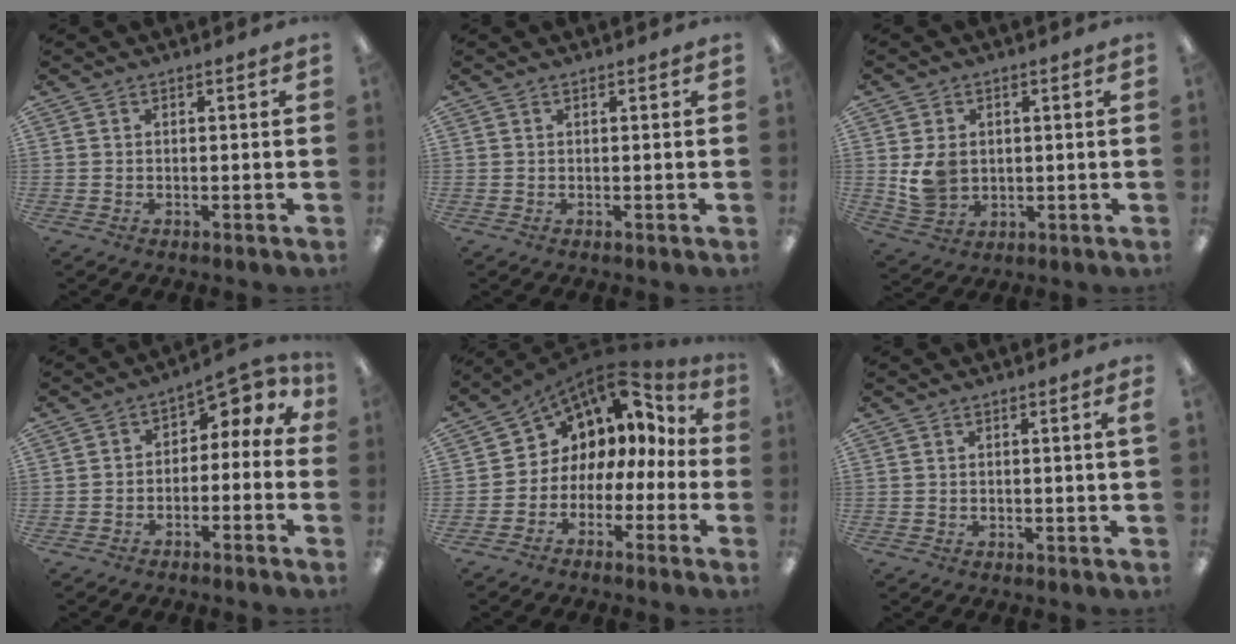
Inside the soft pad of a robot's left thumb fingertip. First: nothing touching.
{"total": 0.0}
{"total": 7.0, "force": [0.8, 5.8, 3.7], "torque": [-0.072, 0.005, 0.017]}
{"total": 3.7, "force": [-1.4, 2.8, 1.9], "torque": [-0.027, 0.011, -0.033]}
{"total": 6.0, "force": [3.8, 4.5, 1.5], "torque": [-0.045, -0.050, 0.068]}
{"total": 0.9, "force": [0.2, -0.2, 0.8], "torque": [-0.014, -0.002, 0.003]}